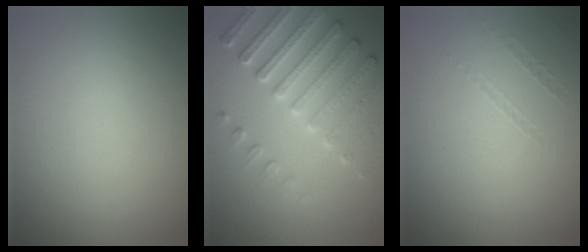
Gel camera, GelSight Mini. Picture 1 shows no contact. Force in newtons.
{"total": 4.5, "press": 4.5, "slide": 0.6}
{"total": 0.5, "press": 0.2, "slide": 0.5}